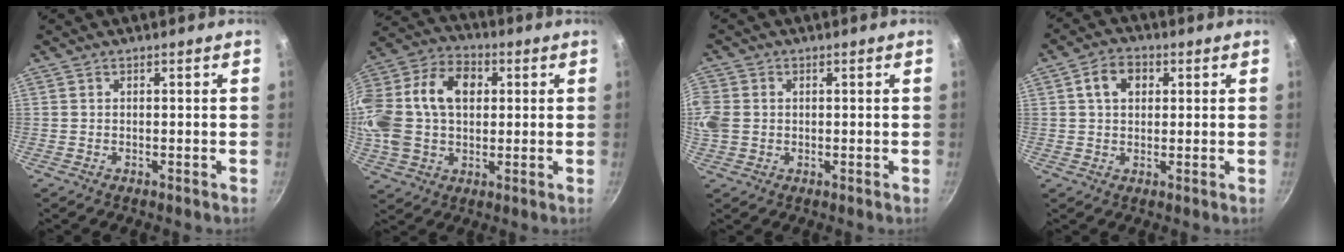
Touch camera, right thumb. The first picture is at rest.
{"total": 22.7, "force": [3.6, 16.0, 15.7], "torque": [-0.321, 0.036, 0.055]}
{"total": 7.9, "force": [0.5, 6.7, 4.2], "torque": [-0.099, 0.009, 0.004]}
{"total": 6.1, "force": [1.7, 4.5, 3.7], "torque": [-0.043, 0.007, 0.022]}